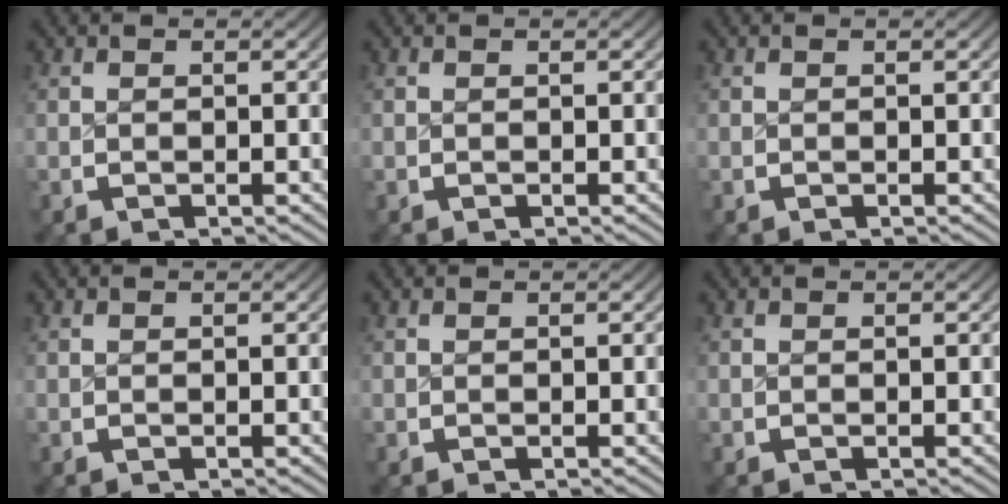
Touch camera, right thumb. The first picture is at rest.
{"total": 0.0}
{"total": 0.0}
{"total": 0.0}
{"total": 0.0}
{"total": 0.0}